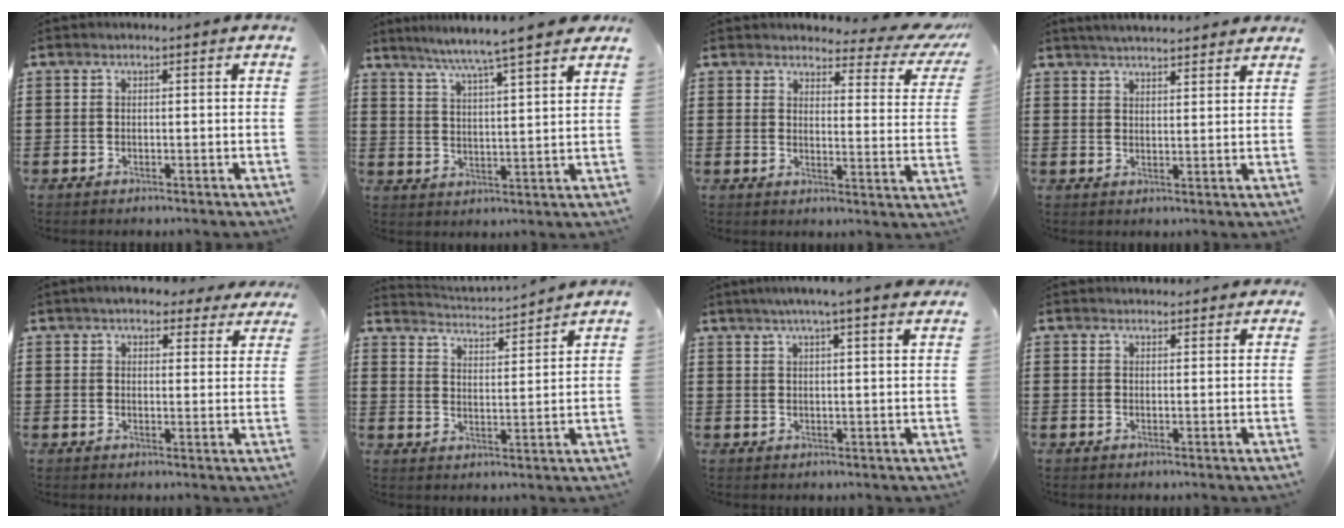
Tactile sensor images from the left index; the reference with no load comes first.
{"total": 6.2, "force": [5.3, -1.0, 3.0], "torque": [-0.079, -0.033, 0.087]}
{"total": 4.4, "force": [3.9, 0.9, 2.0], "torque": [-0.044, -0.028, 0.061]}
{"total": 3.4, "force": [3.4, 0.0, 0.8], "torque": [-0.024, -0.007, 0.061]}
{"total": 4.7, "force": [4.2, 1.2, 1.8], "torque": [-0.049, -0.003, 0.077]}
{"total": 2.7, "force": [2.6, -0.6, 0.1], "torque": [-0.019, -0.028, 0.038]}
{"total": 4.1, "force": [3.2, -0.4, 2.5], "torque": [-0.059, -0.004, 0.056]}
{"total": 1.5, "force": [1.5, 0.4, 0.1], "torque": [0.003, -0.001, 0.027]}